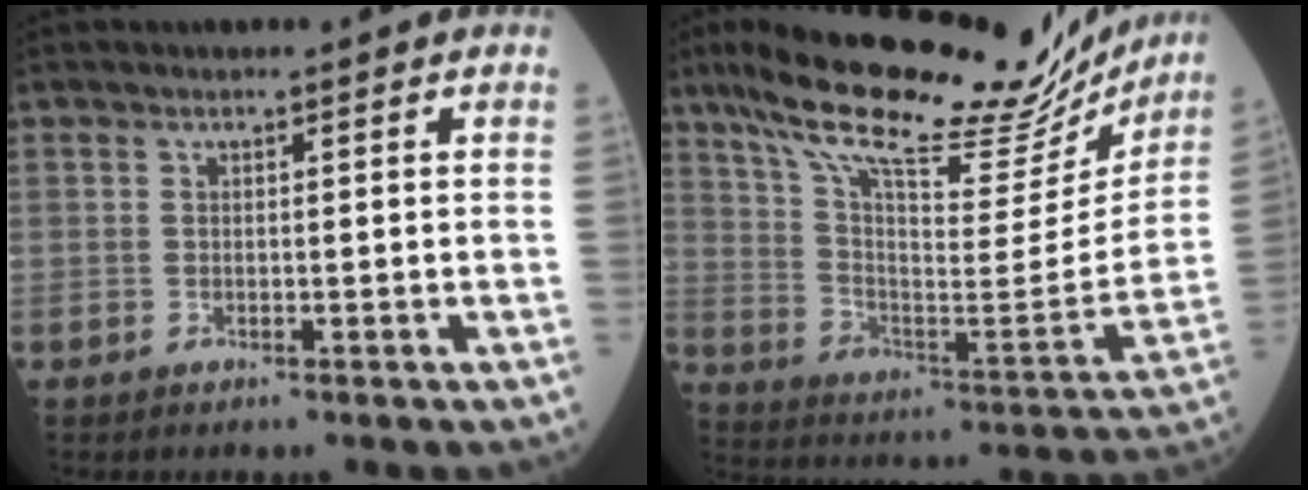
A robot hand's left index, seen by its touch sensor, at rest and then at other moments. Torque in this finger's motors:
{"motor_torque": [1.07, -1.07, 0.63, 0.15]}